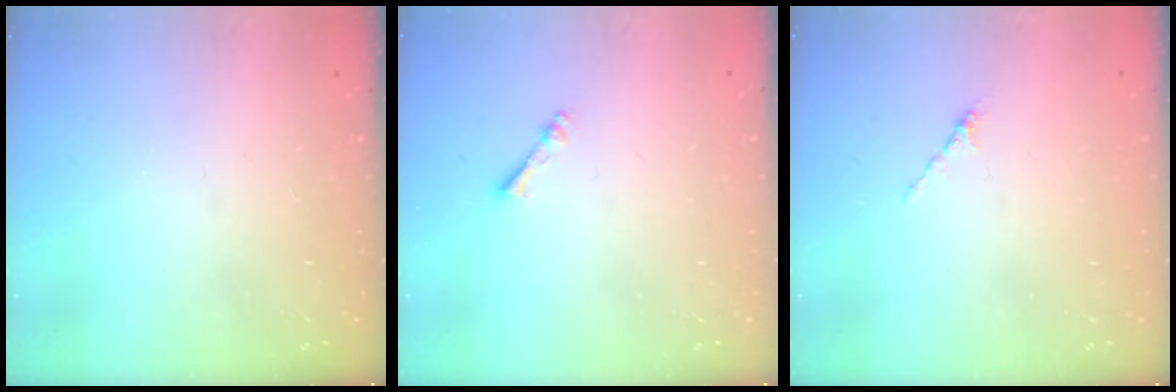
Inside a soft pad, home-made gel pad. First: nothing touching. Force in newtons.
{"total": 1.1, "press": 1.1, "slide": 0.2}
{"total": 0.0}